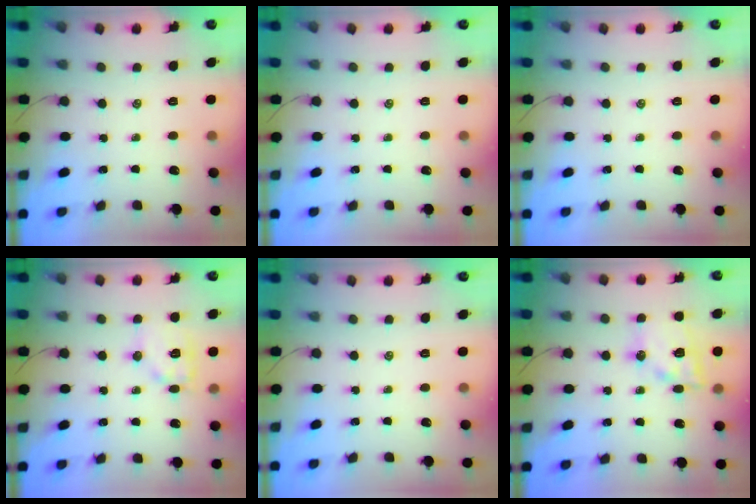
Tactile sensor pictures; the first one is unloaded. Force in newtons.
{"total": 0.0}
{"total": 0.0}
{"total": 10.7, "press": 10.7, "slide": 0.4}
{"total": 0.0}
{"total": 15.0, "press": 14.8, "slide": 2.2}